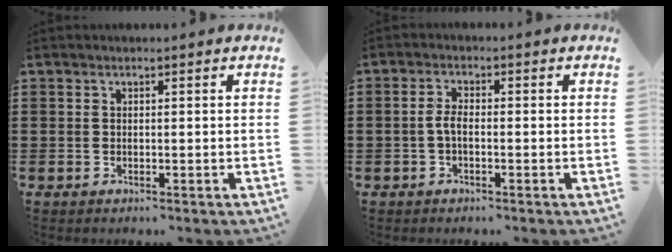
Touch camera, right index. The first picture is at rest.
{"total": 2.5, "force": [-0.7, 0.9, 2.2], "torque": [-0.056, -0.002, -0.018]}